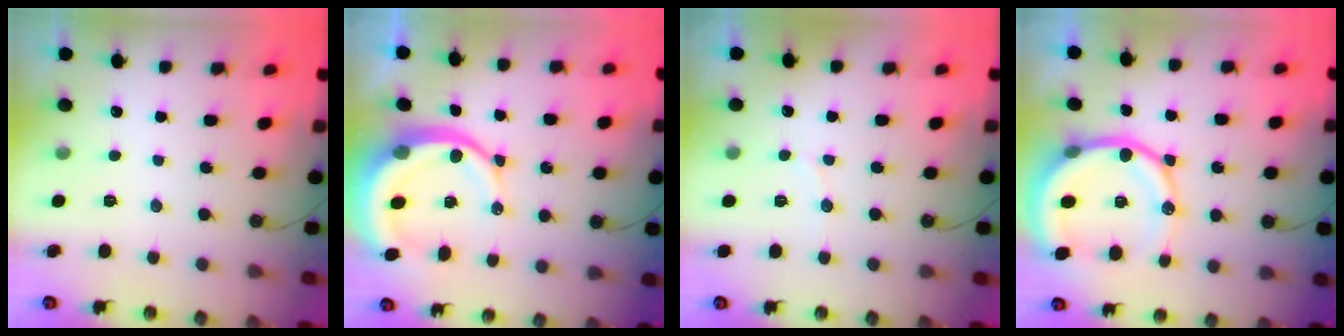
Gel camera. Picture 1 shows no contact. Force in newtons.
{"total": 13.1, "press": 13.0, "slide": 1.5}
{"total": 3.1, "press": 2.9, "slide": 1.0}
{"total": 17.5, "press": 17.3, "slide": 3.2}